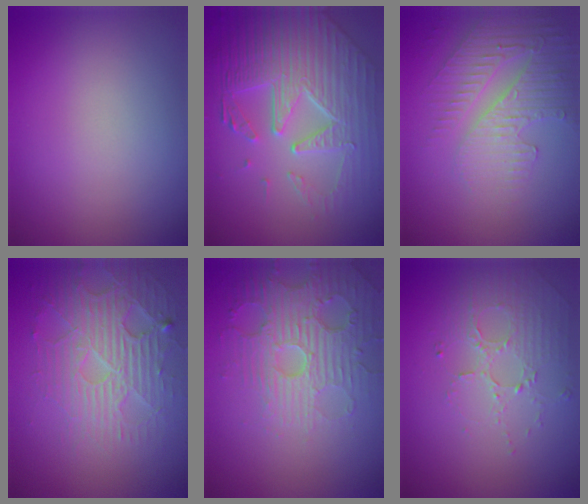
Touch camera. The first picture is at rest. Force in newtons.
{"total": 8.8, "press": 6.1, "slide": 6.4}
{"total": 3.9, "press": 3.7, "slide": 1.2}
{"total": 4.7, "press": 4.1, "slide": 2.3}
{"total": 5.0, "press": 4.1, "slide": 2.9}
{"total": 1.9, "press": 1.5, "slide": 1.1}